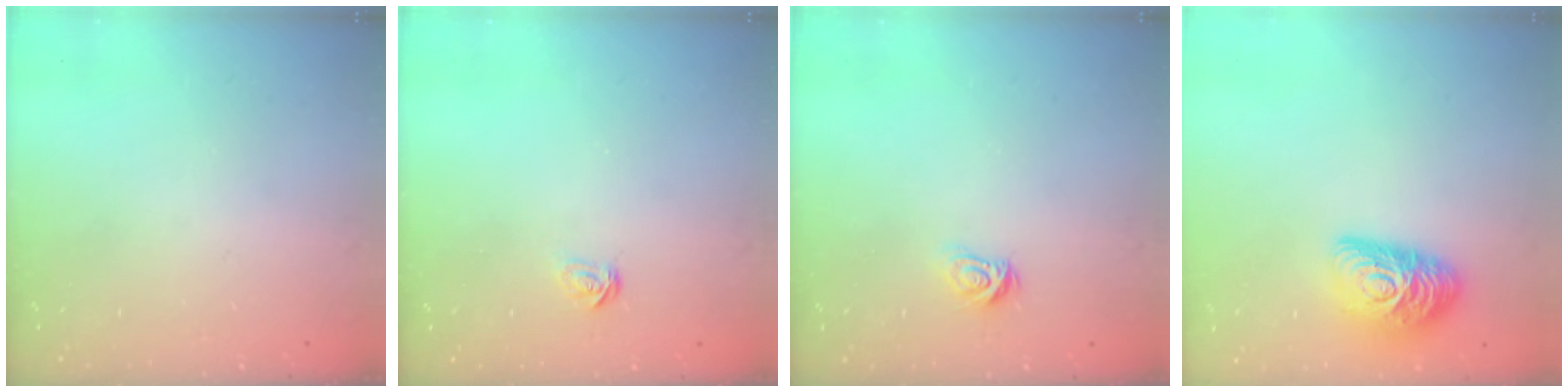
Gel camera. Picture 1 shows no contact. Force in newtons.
{"total": 2.3, "press": 2.3, "slide": 0.2}
{"total": 4.9, "press": 4.9, "slide": 0.5}
{"total": 13.8, "press": 13.8, "slide": 0.4}